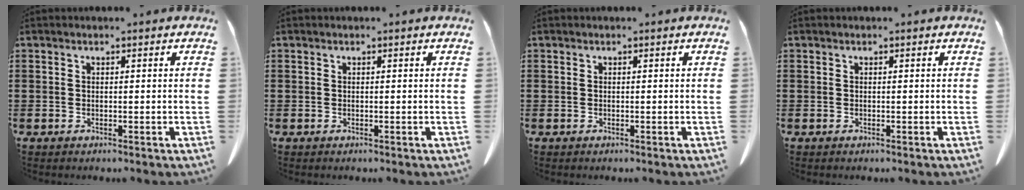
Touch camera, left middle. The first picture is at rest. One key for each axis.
{"total": 0.0}
{"total": 0.0}
{"total": 0.0}